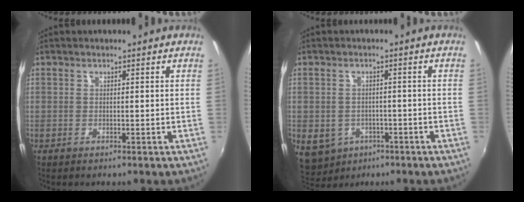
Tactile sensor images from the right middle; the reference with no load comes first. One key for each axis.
{"total": 6.6, "fx": -3.2, "fy": 5.4, "fz": 2.2, "tx": -0.058, "ty": -0.009, "tz": -0.035}